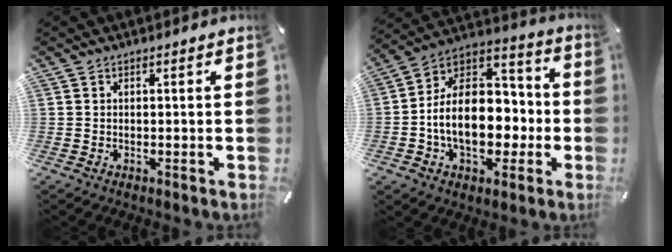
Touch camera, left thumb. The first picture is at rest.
{"total": 17.8, "force": [-3.3, 13.3, 11.5], "torque": [-0.194, 0.002, -0.054]}